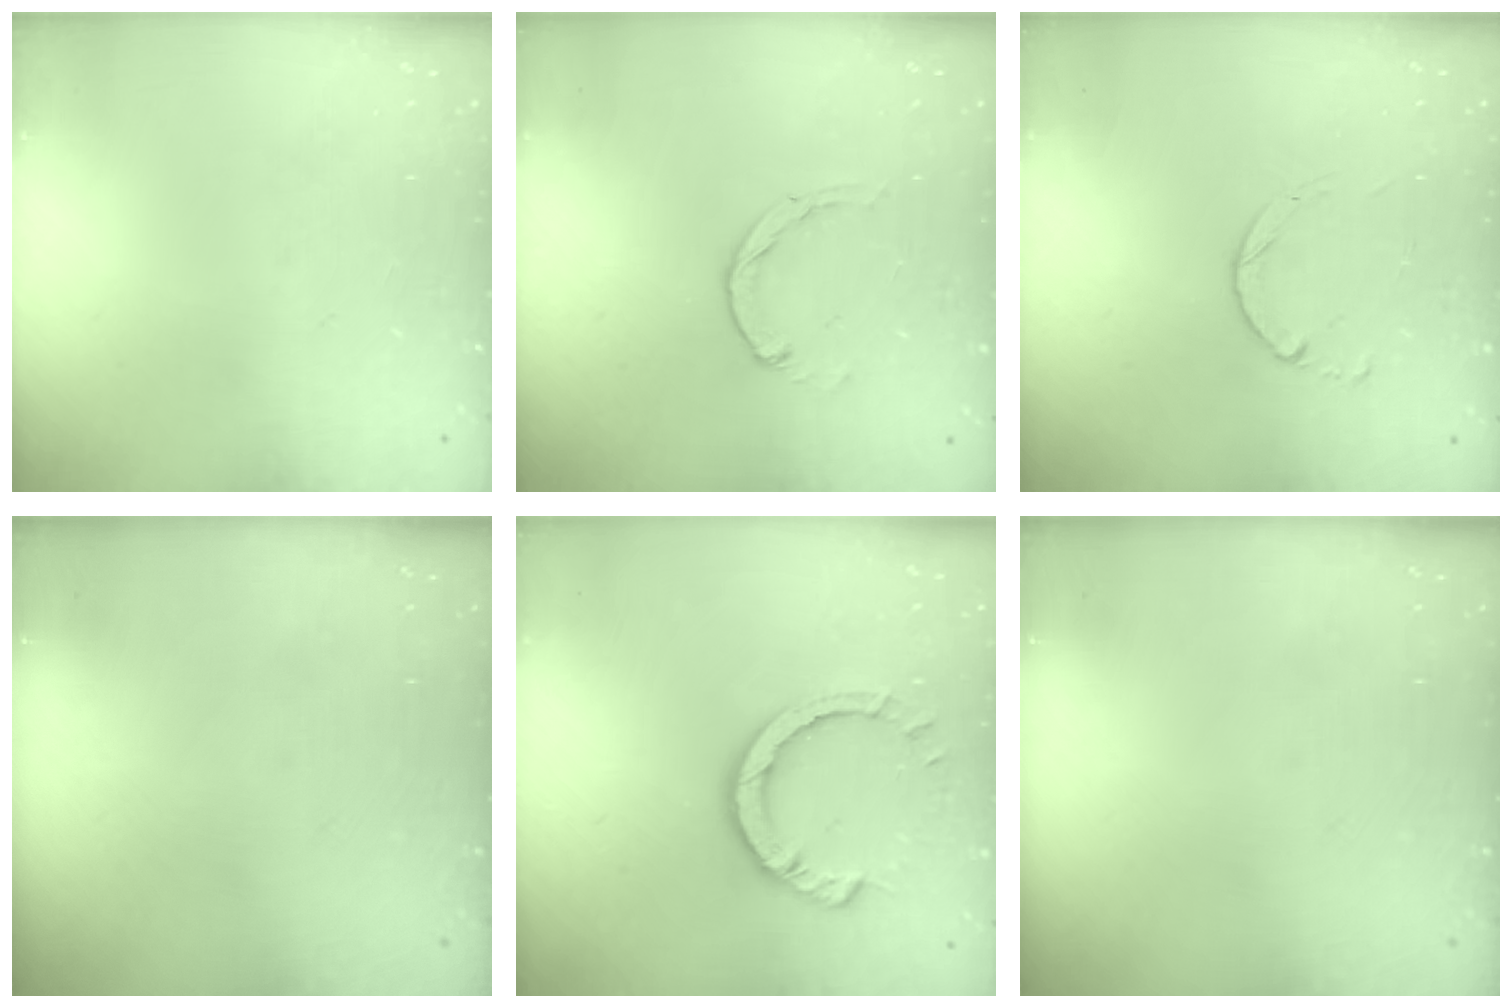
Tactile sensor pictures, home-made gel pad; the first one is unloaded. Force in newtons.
{"total": 1.1, "press": 1.1, "slide": 0.2}
{"total": 1.8, "press": 1.8, "slide": 0.2}
{"total": 0.0}
{"total": 6.3, "press": 6.3, "slide": 0.6}
{"total": 0.0}